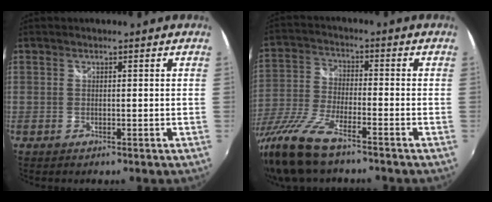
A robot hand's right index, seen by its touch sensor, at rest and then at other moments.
{"total": 13.3, "force": [-9.8, 3.0, 8.5], "torque": [-0.188, -0.034, -0.196]}